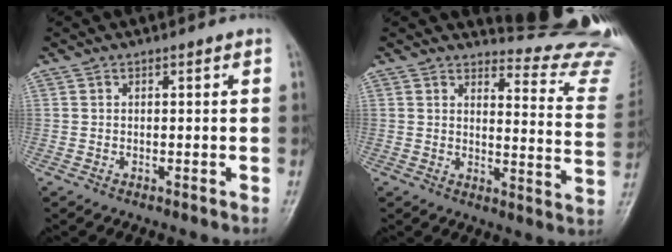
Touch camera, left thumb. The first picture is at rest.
{"total": 17.1, "force": [17.1, 1.2, 0.5], "torque": [0.037, -0.209, 0.166]}